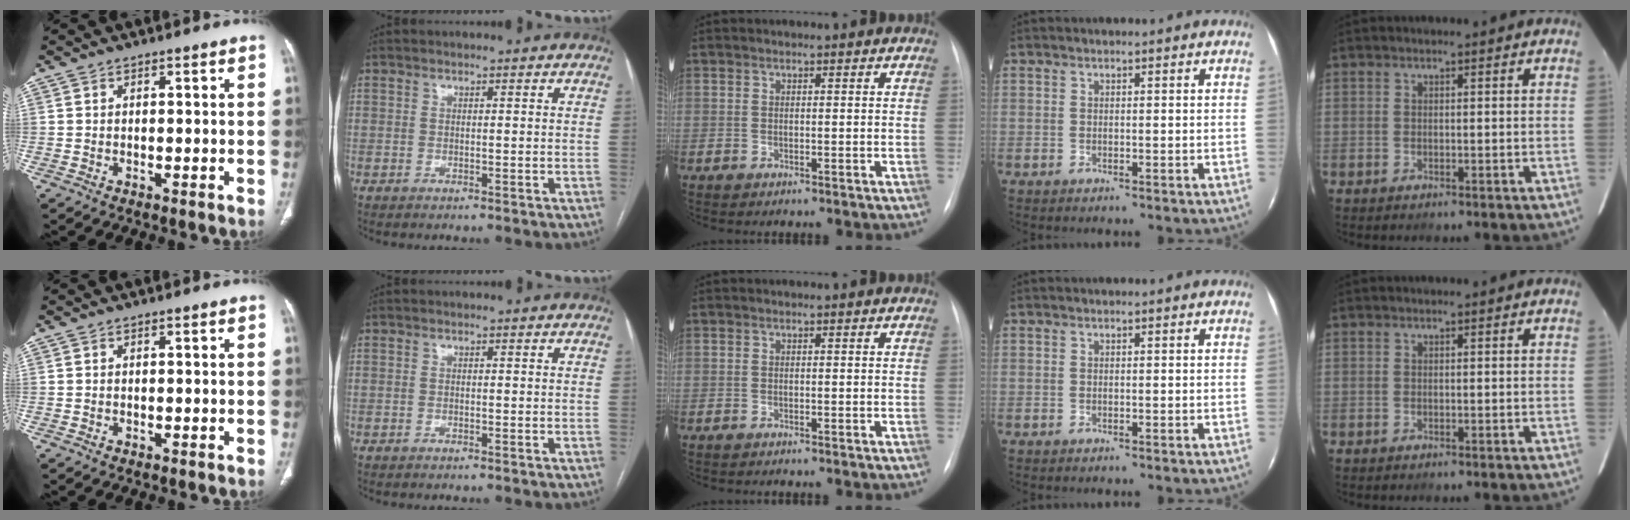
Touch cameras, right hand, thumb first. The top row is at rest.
{}